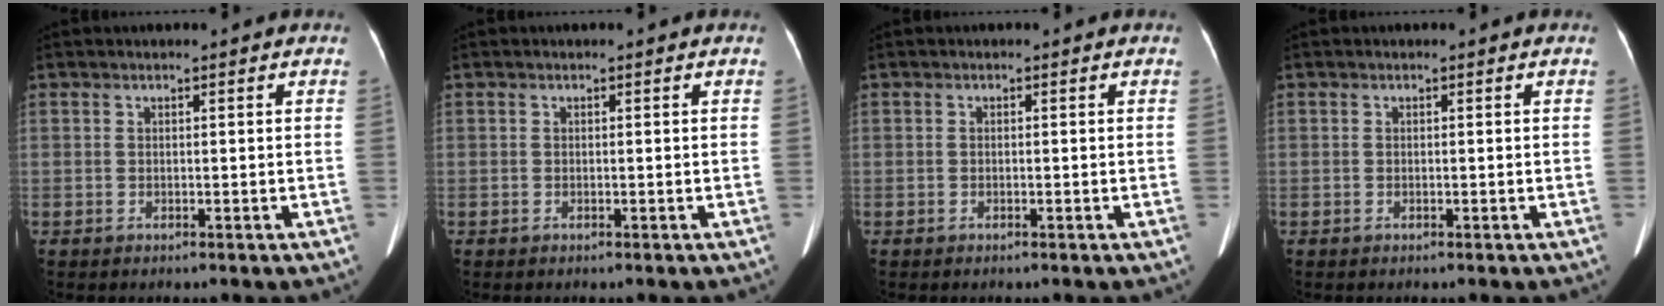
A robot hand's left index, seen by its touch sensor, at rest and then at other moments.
{"total": 0.0}
{"total": 0.0}
{"total": 0.0}